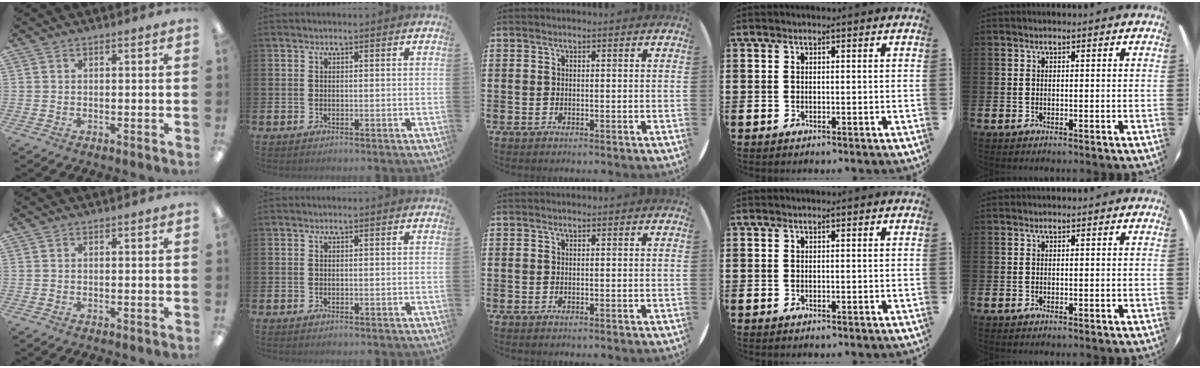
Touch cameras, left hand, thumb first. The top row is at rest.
{}